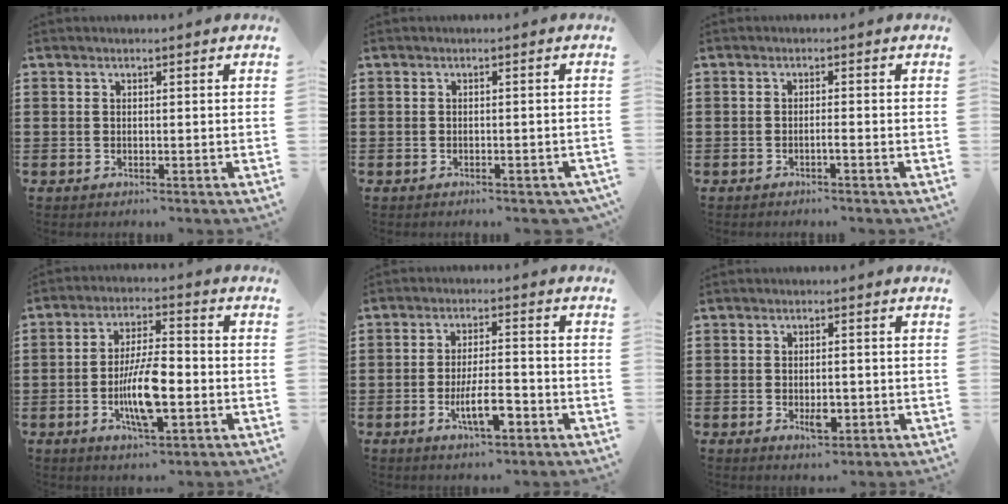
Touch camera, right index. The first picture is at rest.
{"total": 0.8, "force": [-0.7, 0.2, 0.4], "torque": [-0.011, -0.004, -0.013]}
{"total": 1.0, "force": [-0.5, -0.2, 0.9], "torque": [-0.015, -0.005, -0.009]}
{"total": 10.1, "force": [-2.4, 3.2, 9.2], "torque": [-0.185, -0.006, -0.044]}
{"total": 6.8, "force": [-2.8, 2.1, 5.8], "torque": [-0.113, -0.007, -0.052]}
{"total": 3.2, "force": [-0.7, 1.3, 2.9], "torque": [-0.050, 0.002, -0.011]}